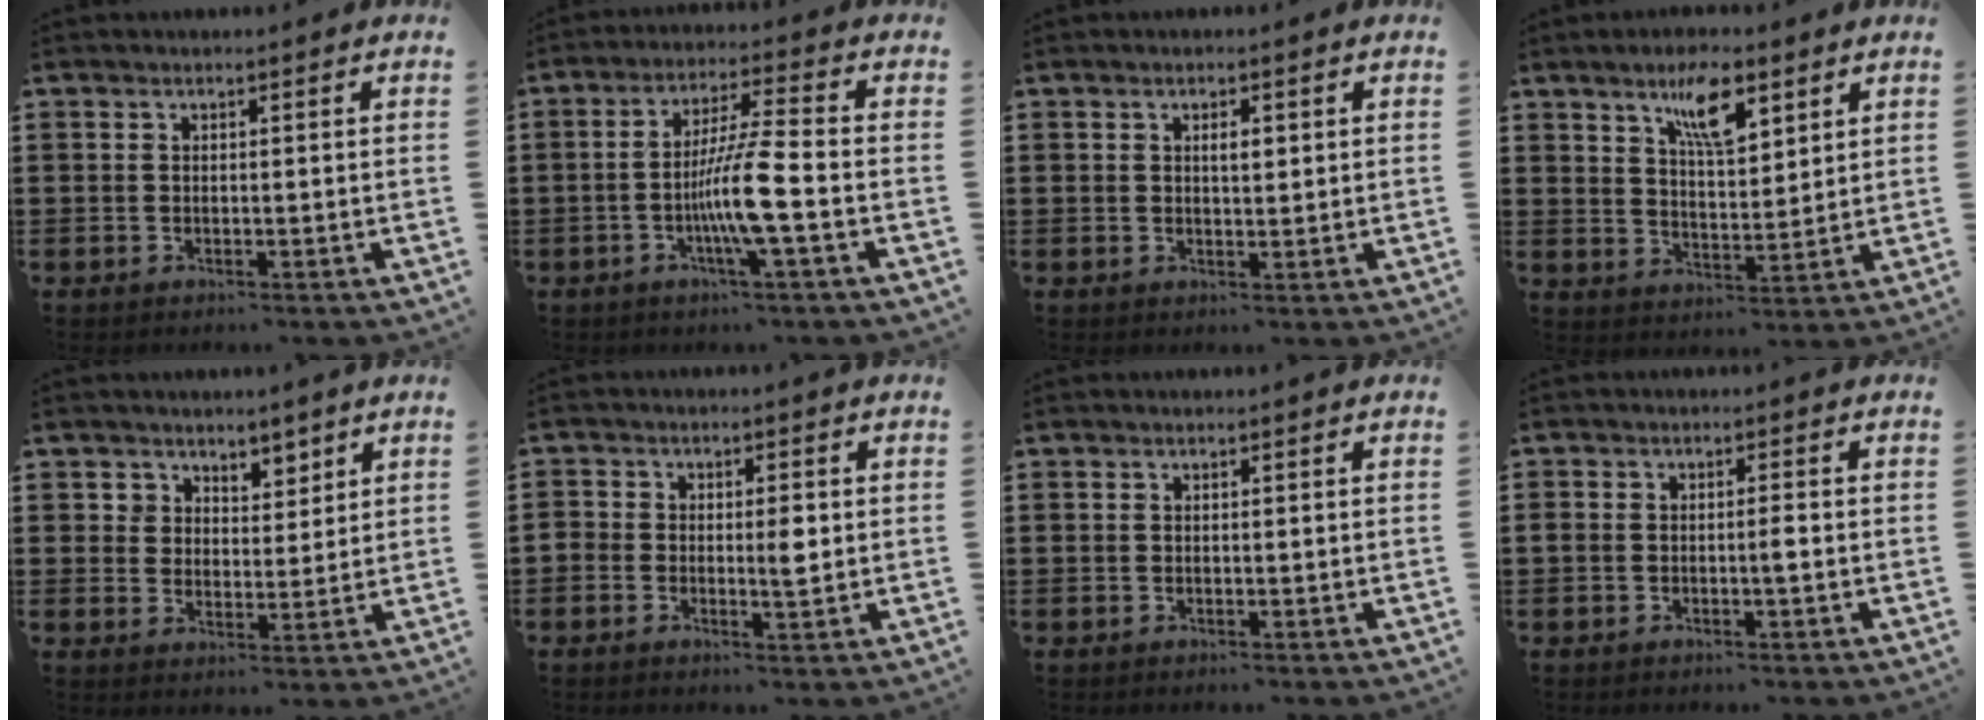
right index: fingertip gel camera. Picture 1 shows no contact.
{"total": 8.5, "force": [-2.5, 0.0, 8.1], "torque": [-0.156, -0.013, -0.053]}
{"total": 1.9, "force": [0.5, 0.7, 1.7], "torque": [-0.027, 0.003, 0.005]}
{"total": 7.6, "force": [4.5, 2.4, 5.7], "torque": [-0.099, -0.003, 0.073]}
{"total": 4.5, "force": [3.4, 3.0, -0.2], "torque": [-0.008, 0.004, 0.062]}
{"total": 2.9, "force": [-0.3, 1.5, 2.4], "torque": [-0.049, 0.005, -0.008]}
{"total": 0.0}
{"total": 1.7, "force": [-0.6, 0.3, 1.6], "torque": [-0.029, 0.001, -0.013]}